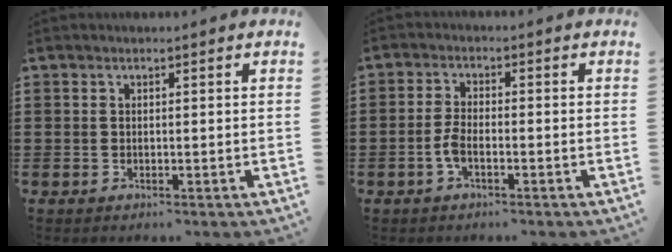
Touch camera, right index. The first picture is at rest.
{"total": 3.1, "force": [-1.3, 0.9, 2.6], "torque": [-0.068, -0.005, -0.030]}